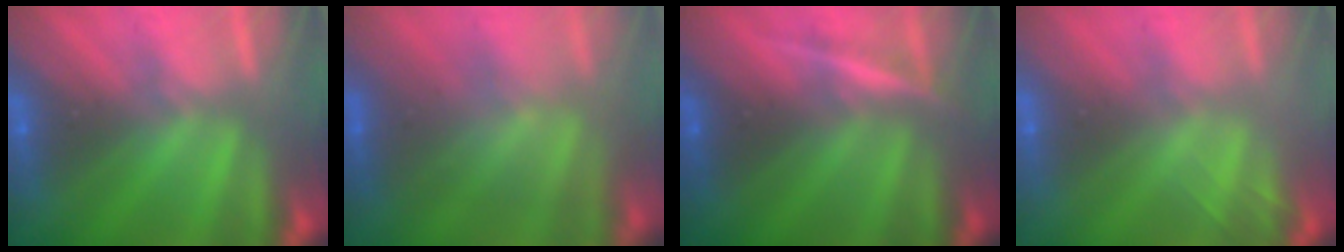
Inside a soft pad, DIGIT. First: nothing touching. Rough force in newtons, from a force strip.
{"total": 3.9}
{"total": 3.8}
{"total": 2.0}